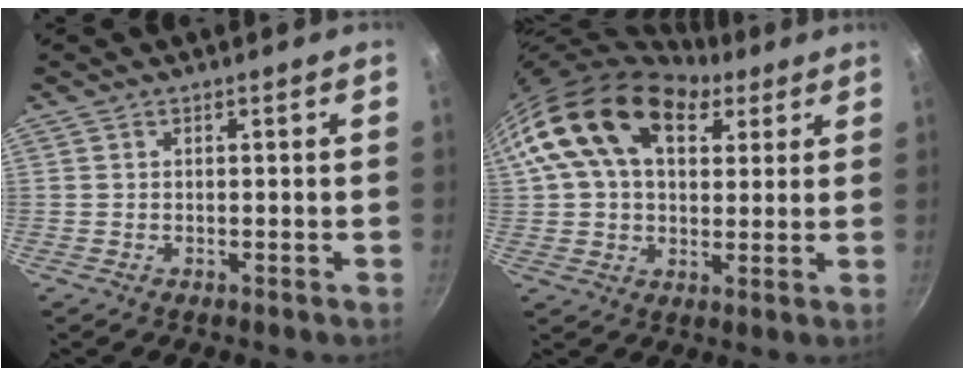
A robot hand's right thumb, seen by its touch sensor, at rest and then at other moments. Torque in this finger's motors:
{"motor_torque": [1.33, 3.67, 1.17, -0.90, 0.60]}